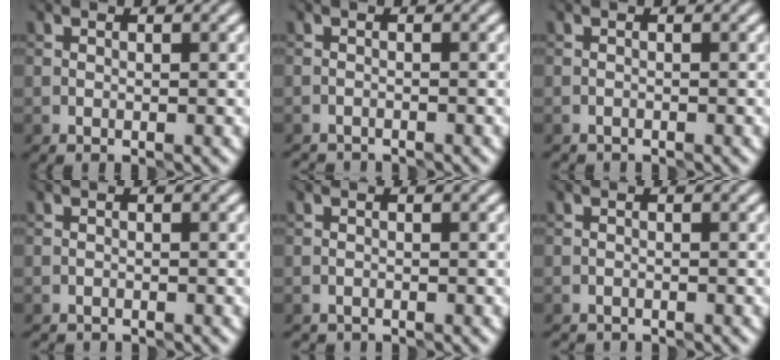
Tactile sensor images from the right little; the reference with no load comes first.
{"total": 1.9, "force": [-1.9, 0.1, -0.1], "torque": [0.001, -0.012, -0.039]}
{"total": 0.7, "force": [-0.7, 0.0, -0.2], "torque": [0.006, -0.001, -0.015]}
{"total": 1.3, "force": [-1.3, 0.0, -0.2], "torque": [0.003, -0.008, -0.028]}
{"total": 1.1, "force": [-1.1, 0.1, -0.2], "torque": [0.006, -0.004, -0.024]}
{"total": 1.6, "force": [-1.6, 0.0, -0.1], "torque": [0.003, -0.010, -0.033]}